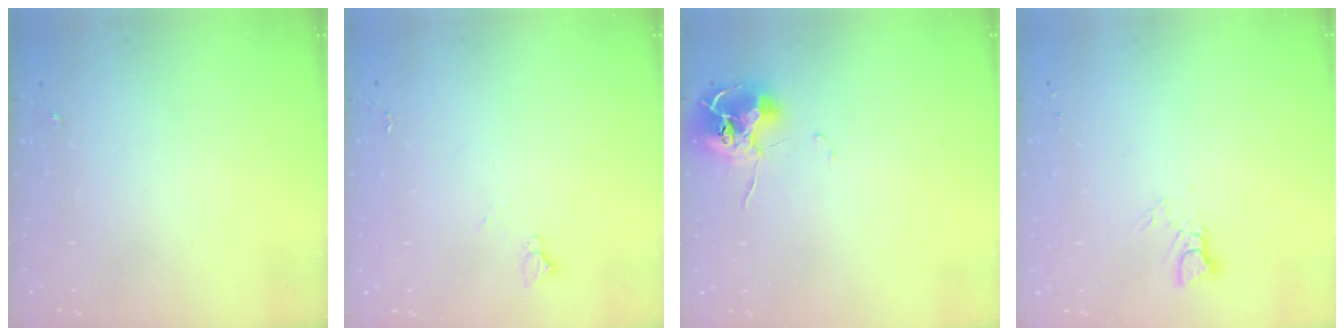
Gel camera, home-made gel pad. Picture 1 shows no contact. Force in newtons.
{"total": 3.6, "press": 3.6, "slide": 0.5}
{"total": 10.4, "press": 10.4, "slide": 0.9}
{"total": 3.6, "press": 3.6, "slide": 0.2}